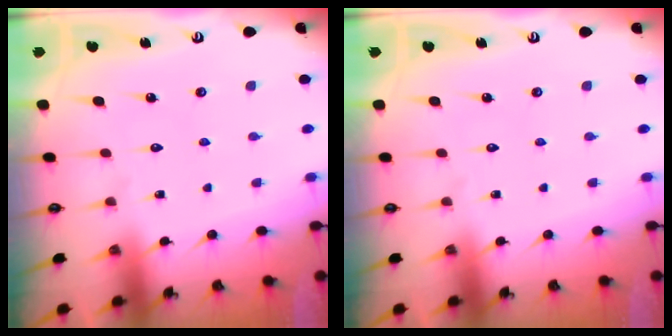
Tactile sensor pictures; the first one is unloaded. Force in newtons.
{"total": 0.0}